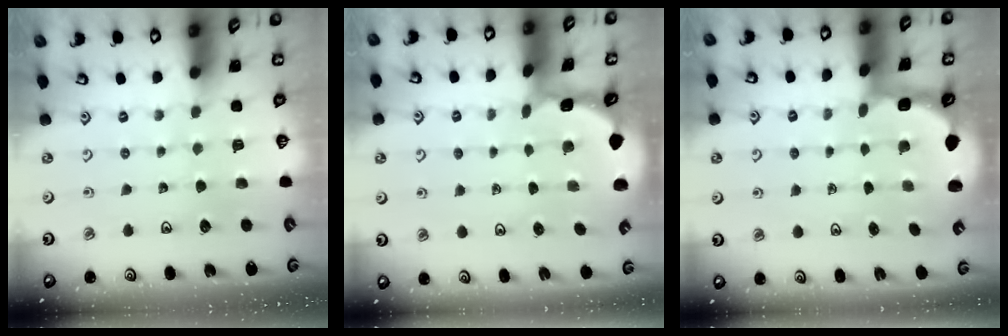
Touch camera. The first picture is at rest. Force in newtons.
{"total": 1.1, "press": 1.1, "slide": 0.3}
{"total": 2.8, "press": 2.3, "slide": 1.7}